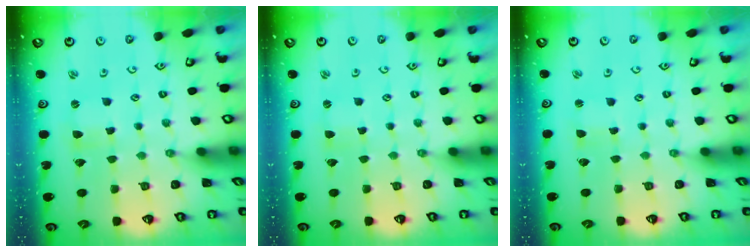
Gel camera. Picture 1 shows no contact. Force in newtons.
{"total": 1.7, "press": 1.7, "slide": 0.3}
{"total": 0.7, "press": 0.7, "slide": 0.0}